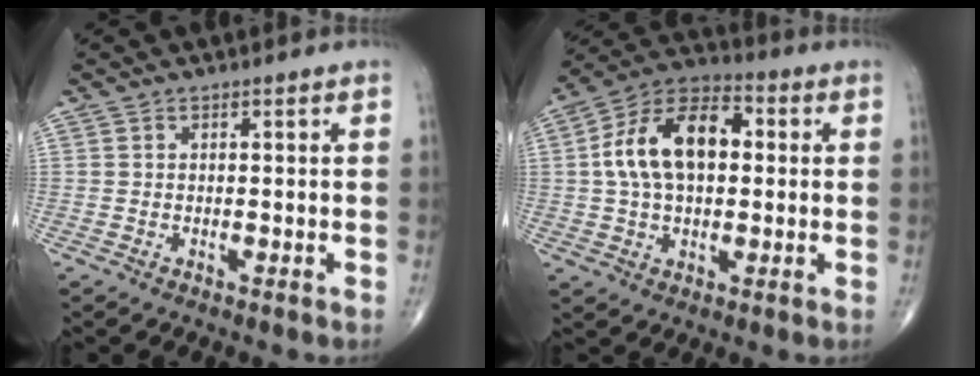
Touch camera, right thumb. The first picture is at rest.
{"total": 16.1, "force": [2.0, 9.6, 12.8], "torque": [-0.214, 0.030, 0.027]}